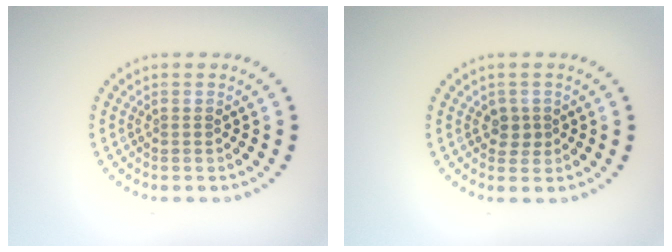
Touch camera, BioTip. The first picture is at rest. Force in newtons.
{"total": 1.4, "press": 1.3, "slide": 0.7}